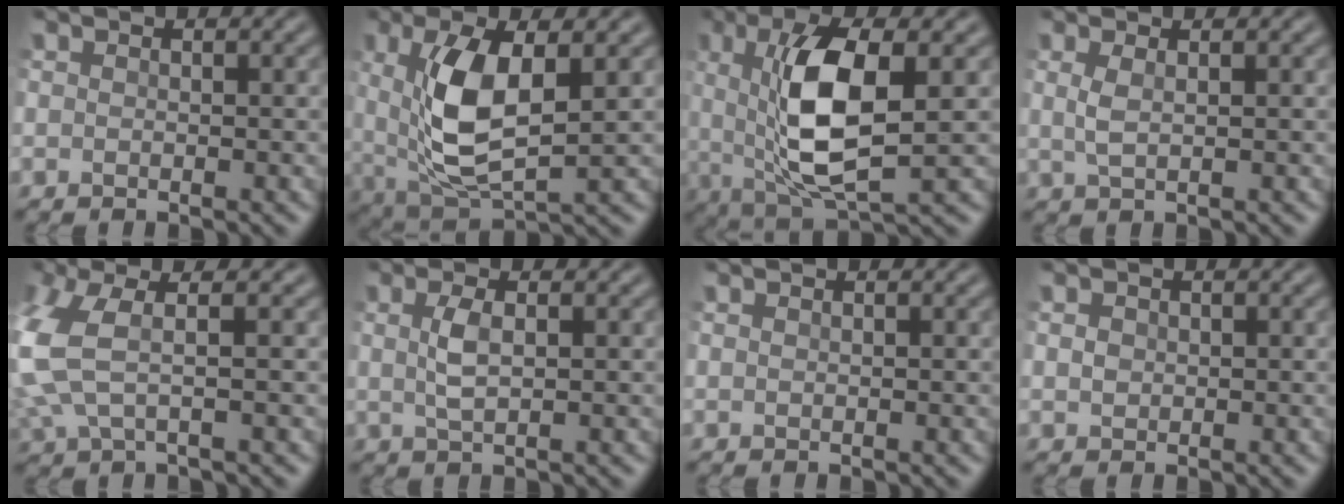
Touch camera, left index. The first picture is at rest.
{"total": 7.9, "force": [1.1, 3.3, 7.1], "torque": [-0.153, -0.005, 0.023]}
{"total": 9.0, "force": [0.8, 3.1, 8.4], "torque": [-0.161, -0.003, 0.014]}
{"total": 1.5, "force": [0.3, 0.5, 1.4], "torque": [-0.036, 0.001, 0.008]}
{"total": 7.2, "force": [0.2, 3.4, 6.3], "torque": [-0.176, 0.000, 0.000]}
{"total": 2.2, "force": [0.3, 0.7, 2.1], "torque": [-0.048, 0.001, 0.008]}
{"total": 0.0}
{"total": 0.9, "force": [0.1, 0.8, 0.4], "torque": [-0.008, -0.001, 0.001]}